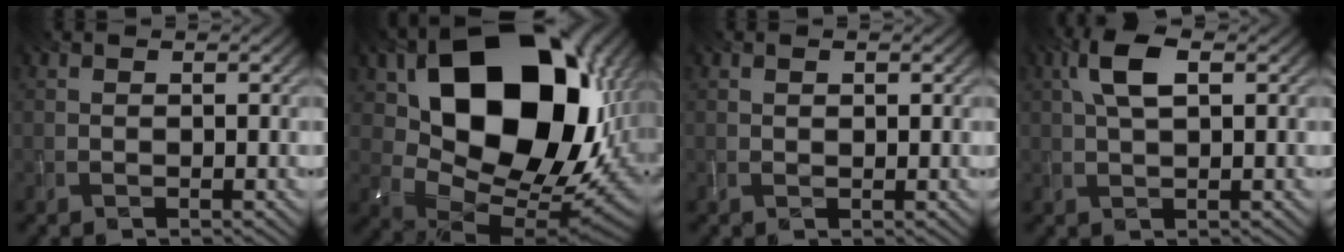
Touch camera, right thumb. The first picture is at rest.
{"total": 20.4, "force": [5.7, 13.9, 13.8], "torque": [-0.252, -0.029, 0.136]}
{"total": 0.9, "force": [0.4, 0.5, 0.6], "torque": [-0.013, 0.000, 0.009]}
{"total": 5.1, "force": [1.5, 2.1, 4.4], "torque": [-0.103, 0.012, 0.028]}